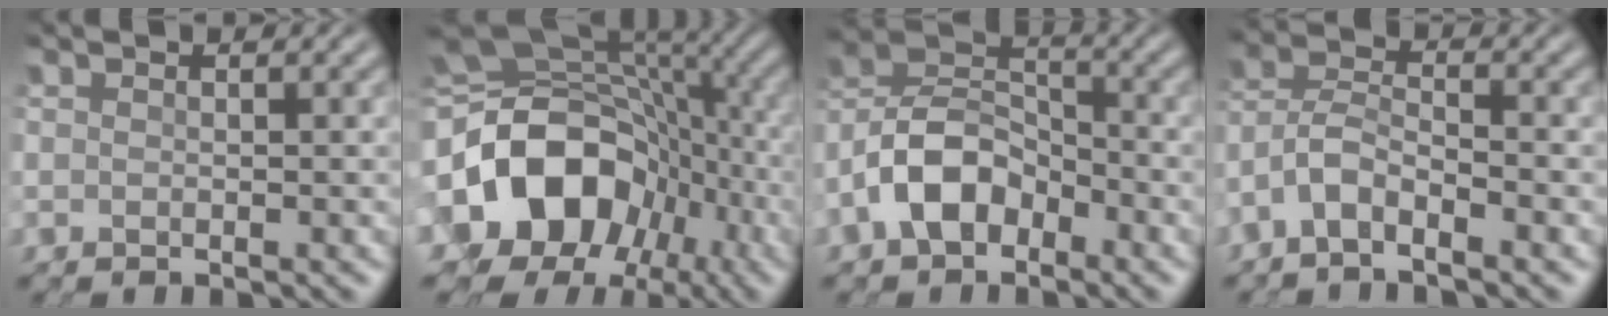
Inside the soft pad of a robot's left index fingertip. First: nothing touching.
{"total": 16.6, "force": [-3.4, 12.8, 10.1], "torque": [-0.204, -0.018, -0.039]}
{"total": 6.2, "force": [-3.3, 3.7, 3.7], "torque": [-0.076, 0.013, -0.073]}
{"total": 3.3, "force": [-2.4, 0.9, 2.1], "torque": [-0.047, 0.013, -0.056]}